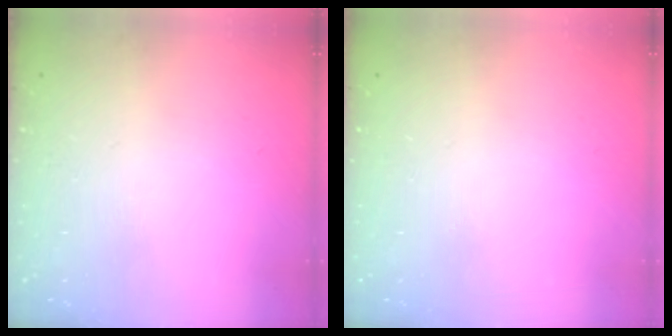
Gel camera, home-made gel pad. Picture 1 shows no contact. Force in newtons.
{"total": 0.0}